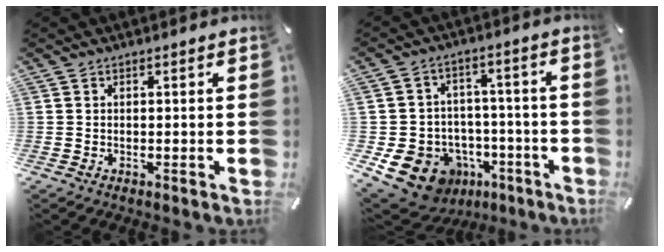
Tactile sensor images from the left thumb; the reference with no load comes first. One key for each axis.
{"total": 14.1, "fx": -6.3, "fy": 11.4, "fz": 5.5, "tx": -0.094, "ty": 0.033, "tz": -0.096}